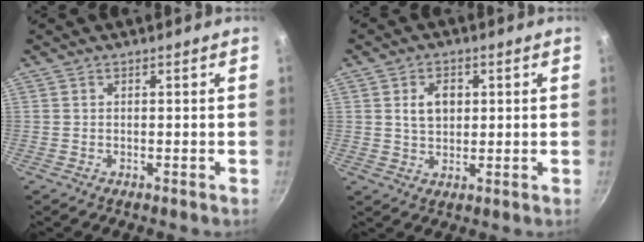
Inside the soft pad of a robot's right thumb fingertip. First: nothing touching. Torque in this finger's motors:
{"motor_torque": [0.26, 1.73, 0.41, 0.22, 0.02]}